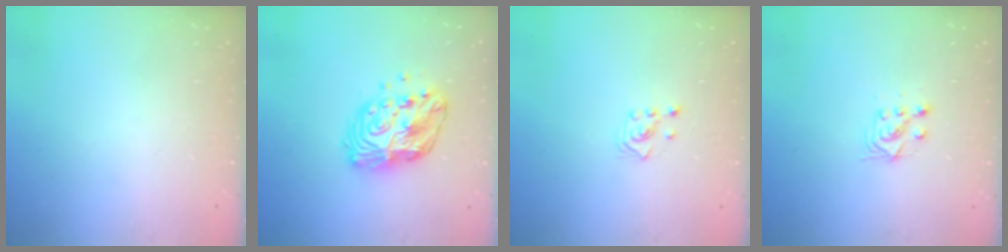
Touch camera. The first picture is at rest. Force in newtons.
{"total": 12.3, "press": 12.3, "slide": 1.0}
{"total": 2.5, "press": 2.3, "slide": 1.0}
{"total": 4.9, "press": 4.8, "slide": 1.0}